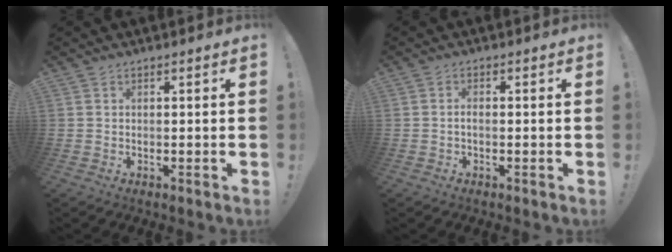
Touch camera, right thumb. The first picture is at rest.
{"total": 1.6, "force": [-0.7, 0.5, 1.4], "torque": [-0.027, 0.005, -0.011]}